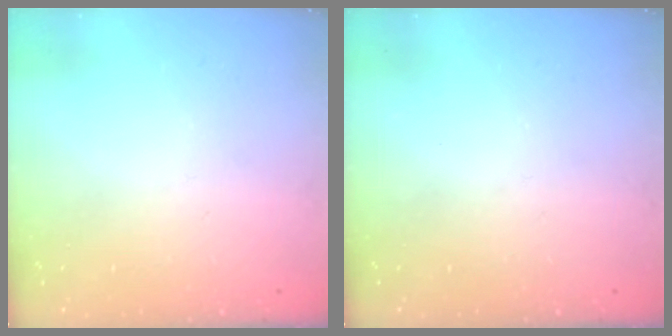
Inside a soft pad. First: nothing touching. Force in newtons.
{"total": 0.0}